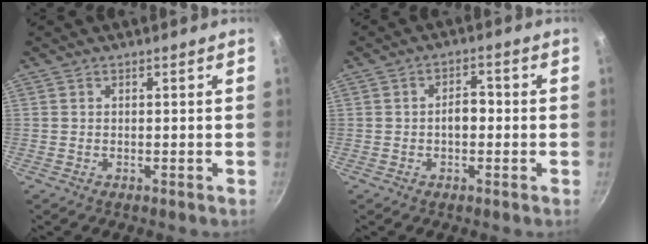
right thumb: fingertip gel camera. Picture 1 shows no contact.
{"total": 3.8, "force": [-0.5, 2.4, 2.9], "torque": [-0.025, 0.016, -0.010]}